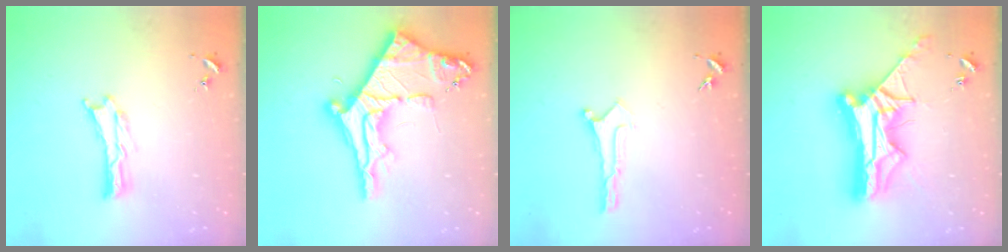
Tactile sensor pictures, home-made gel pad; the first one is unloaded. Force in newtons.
{"total": 9.8, "press": 9.8, "slide": 1.1}
{"total": 0.0}
{"total": 14.8, "press": 14.7, "slide": 1.4}